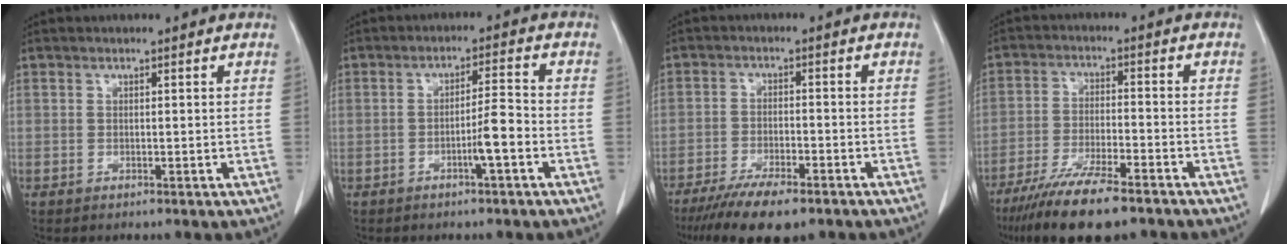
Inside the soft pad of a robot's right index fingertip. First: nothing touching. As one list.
[{"total": 4.0, "force": [-1.6, 0.0, 3.7], "torque": [-0.058, 0.002, -0.027]}, {"total": 9.8, "force": [-7.3, 2.3, 6.1], "torque": [-0.099, -0.018, -0.116]}, {"total": 13.0, "force": [-10.0, 2.1, 8.0], "torque": [-0.141, -0.030, -0.166]}]